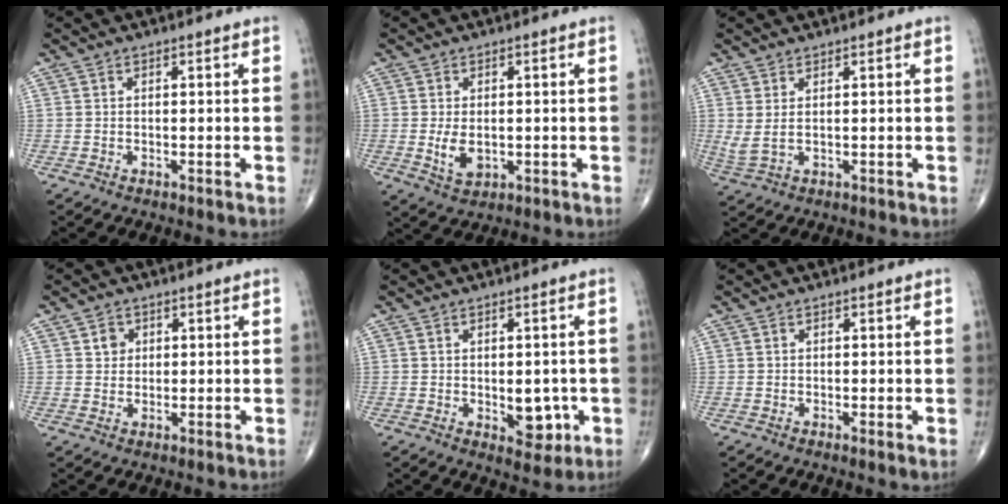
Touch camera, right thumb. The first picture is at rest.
{"total": 4.6, "force": [-0.4, 2.9, 3.5], "torque": [-0.057, -0.008, 0.002]}
{"total": 3.1, "force": [0.8, 1.0, 2.8], "torque": [-0.078, 0.001, 0.024]}
{"total": 2.6, "force": [0.9, 2.3, 0.9], "torque": [-0.001, -0.004, 0.012]}
{"total": 5.8, "force": [-1.0, 3.5, 4.5], "torque": [-0.028, -0.005, -0.004]}
{"total": 0.8, "force": [-0.1, 0.1, 0.8], "torque": [-0.013, -0.004, -0.004]}